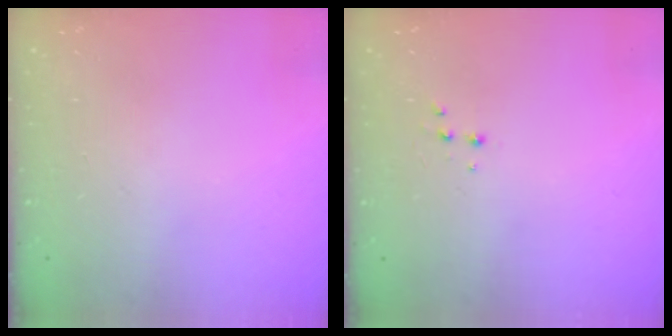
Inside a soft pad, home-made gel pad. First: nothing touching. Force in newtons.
{"total": 1.9, "press": 1.9, "slide": 0.2}